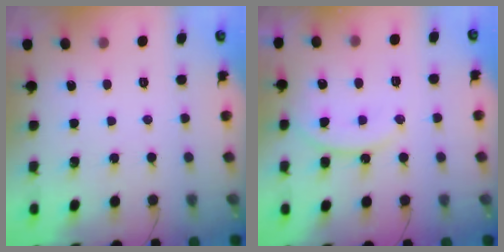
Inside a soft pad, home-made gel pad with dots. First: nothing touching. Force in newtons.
{"total": 12.3, "press": 12.3, "slide": 1.2}